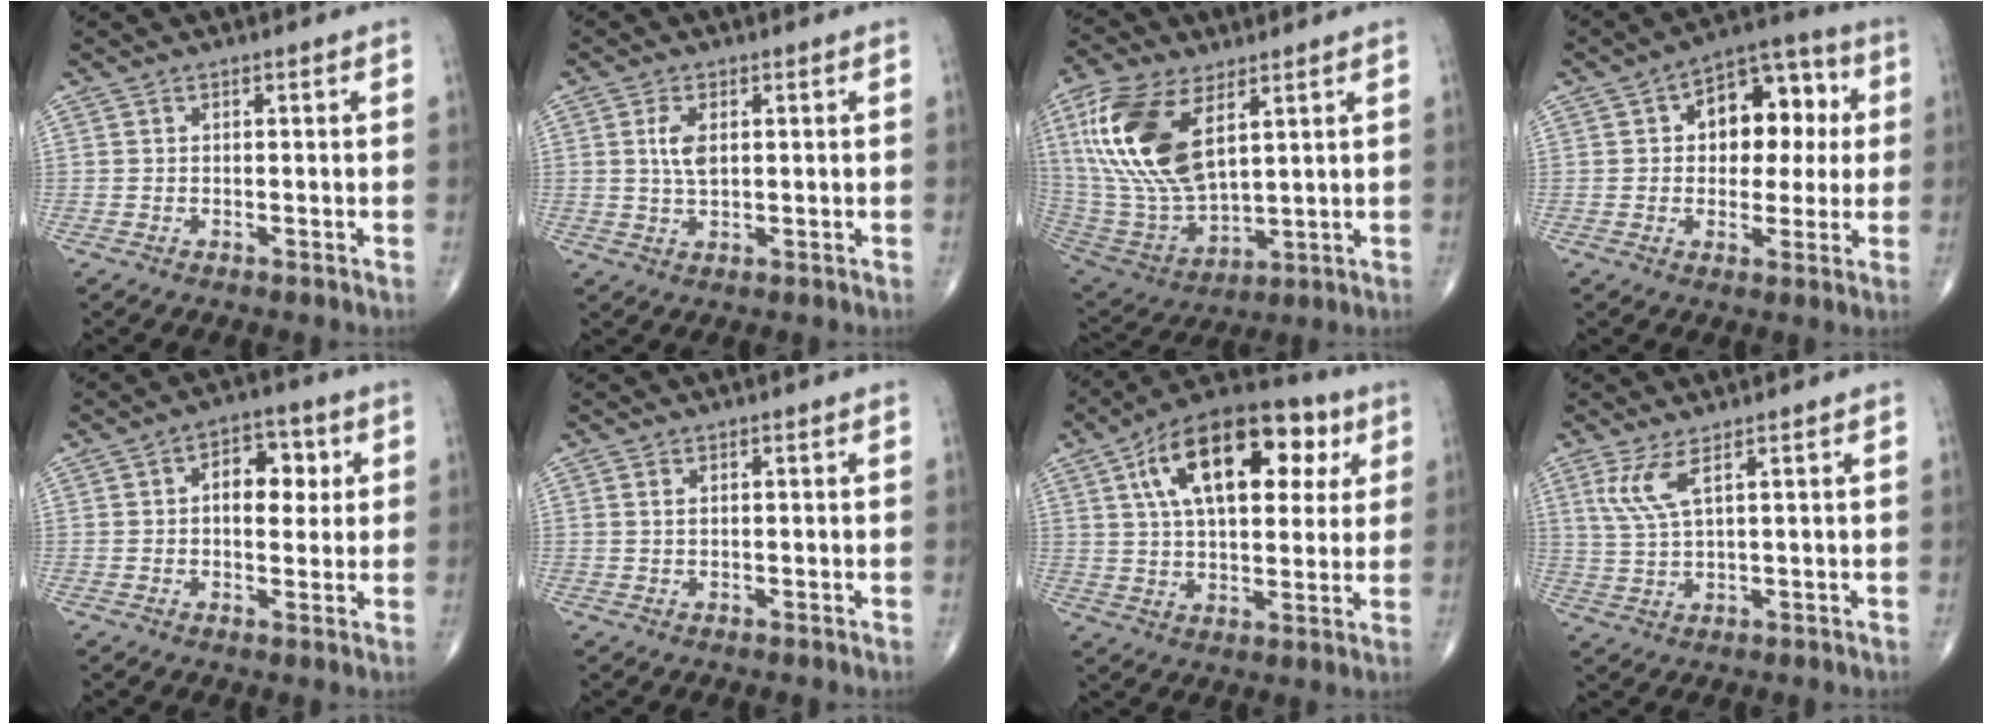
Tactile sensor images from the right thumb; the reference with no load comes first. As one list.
[{"total": 4.1, "force": [1.0, 2.0, 3.5], "torque": [-0.069, -0.004, 0.020]}, {"total": 20.6, "force": [7.7, 10.2, 16.2], "torque": [-0.332, -0.029, 0.153]}, {"total": 14.0, "force": [2.6, 8.8, 10.6], "torque": [-0.093, 0.023, 0.029]}, {"total": 8.2, "force": [1.7, 5.1, 6.3], "torque": [-0.053, 0.006, 0.020]}, {"total": 0.8, "force": [0.4, 0.3, 0.6], "torque": [-0.013, 0.006, 0.009]}, {"total": 21.7, "force": [7.5, 11.2, 17.0], "torque": [-0.241, 0.008, 0.112]}, {"total": 4.9, "force": [2.4, 0.8, 4.2], "torque": [-0.105, -0.013, 0.062]}]